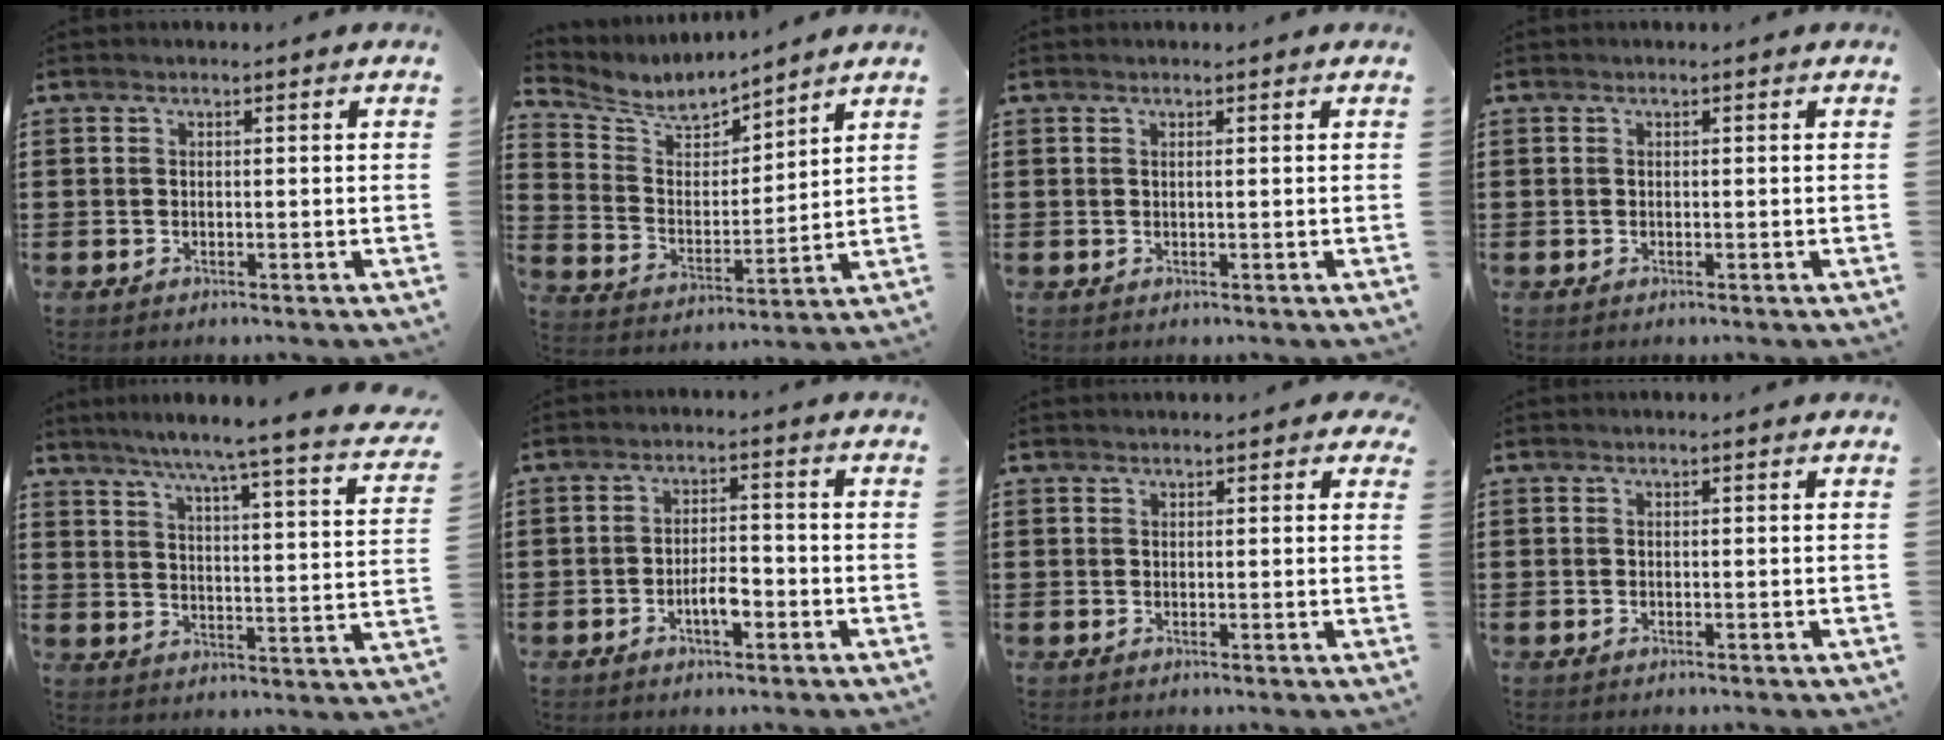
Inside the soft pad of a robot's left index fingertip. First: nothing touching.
{"total": 6.6, "force": [6.1, 1.8, 1.7], "torque": [-0.070, -0.040, 0.105]}
{"total": 0.5, "force": [0.3, -0.1, 0.4], "torque": [-0.007, -0.002, 0.006]}
{"total": 0.0}
{"total": 6.0, "force": [4.9, -1.2, 3.2], "torque": [-0.084, -0.047, 0.072]}
{"total": 4.1, "force": [-1.6, 1.5, 3.5], "torque": [-0.060, 0.008, -0.030]}
{"total": 1.5, "force": [1.2, 0.8, 0.2], "torque": [-0.001, 0.002, 0.021]}
{"total": 0.0}